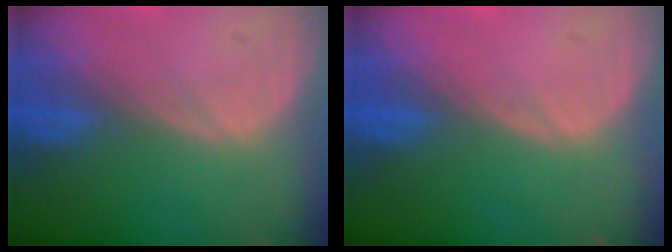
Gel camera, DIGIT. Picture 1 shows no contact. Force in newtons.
{"total": 0.0}